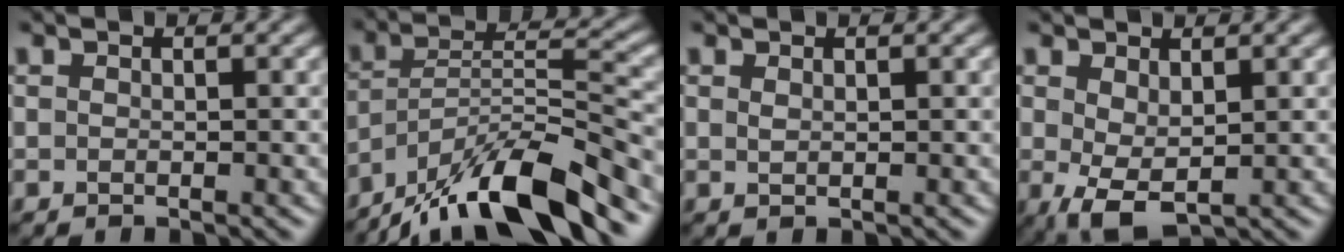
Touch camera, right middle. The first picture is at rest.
{"total": 12.1, "force": [-9.4, 2.4, 7.1], "torque": [-0.123, 0.016, -0.172]}
{"total": 0.6, "force": [0.3, 0.2, 0.4], "torque": [-0.011, 0.001, 0.007]}
{"total": 3.4, "force": [0.0, 1.8, 2.9], "torque": [-0.065, -0.005, 0.004]}